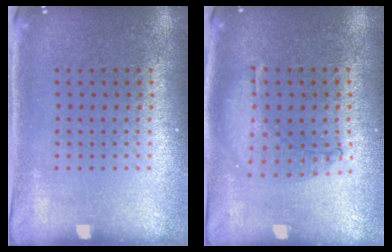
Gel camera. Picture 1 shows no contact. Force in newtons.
{"total": 1.0, "press": 0.9, "slide": 0.3}